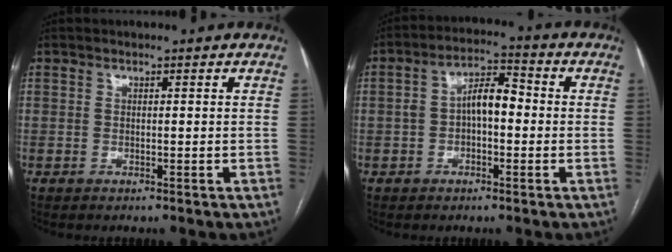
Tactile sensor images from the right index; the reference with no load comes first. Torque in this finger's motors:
{"motor_torque": [0.18, -0.10, 0.19, 0.05]}